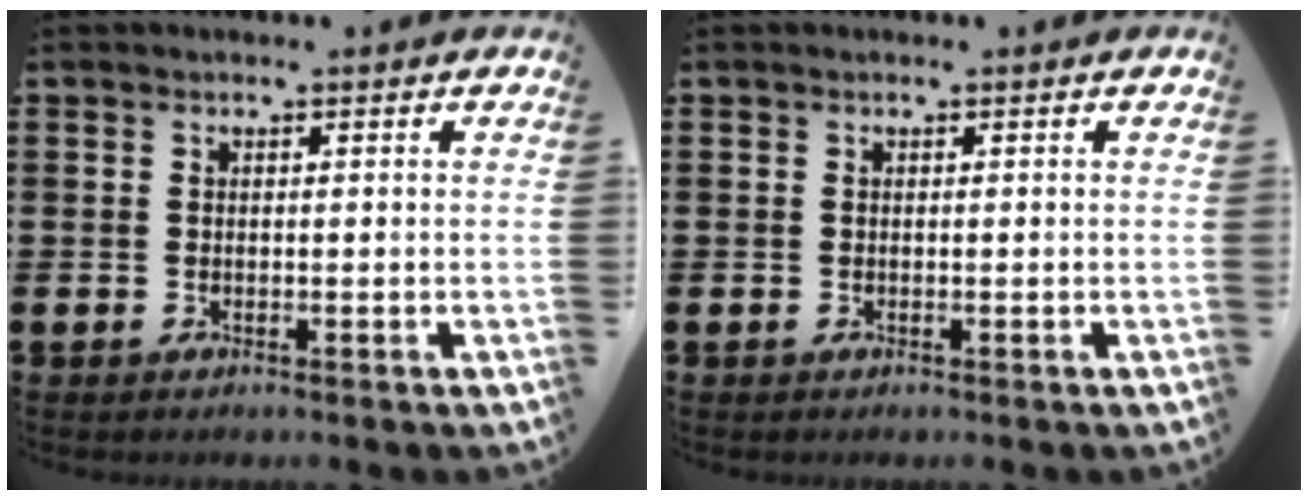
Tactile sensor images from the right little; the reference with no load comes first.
{"total": 0.0}